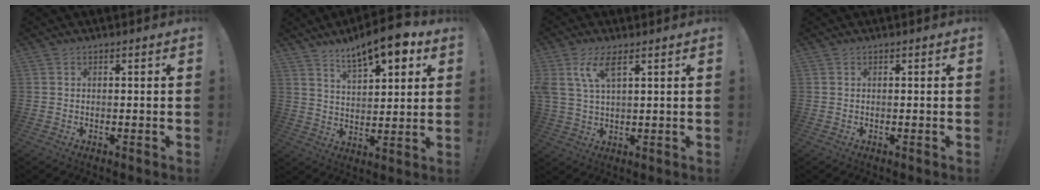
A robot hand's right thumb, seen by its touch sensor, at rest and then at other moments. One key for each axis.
{"total": 12.1, "fx": 8.6, "fy": 3.8, "fz": 7.6, "tx": -0.117, "ty": -0.049, "tz": 0.147}
{"total": 8.1, "fx": 4.2, "fy": 3.2, "fz": 6.1, "tx": -0.130, "ty": -0.009, "tz": 0.076}
{"total": 0.0}